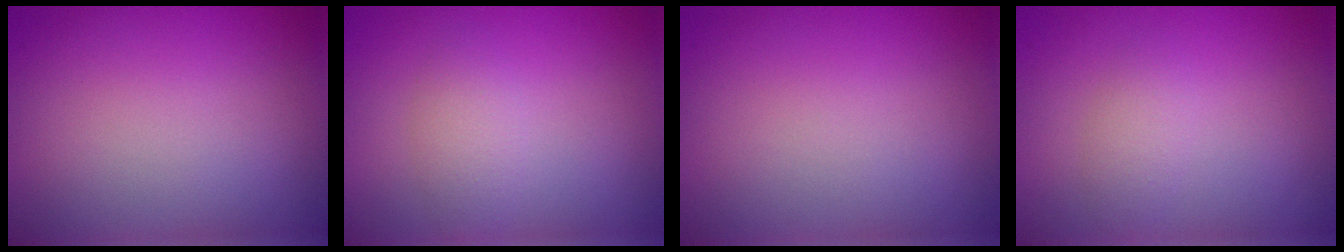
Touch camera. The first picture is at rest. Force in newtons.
{"total": 1.9, "press": 1.9, "slide": 0.1}
{"total": 0.0}
{"total": 1.6, "press": 1.6, "slide": 0.1}